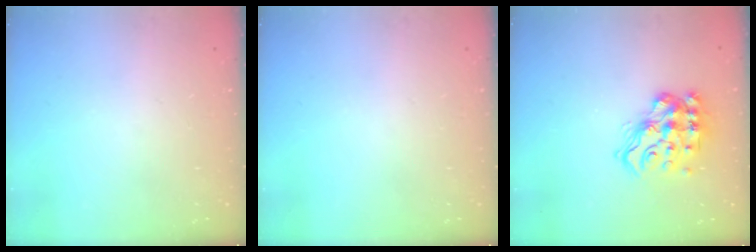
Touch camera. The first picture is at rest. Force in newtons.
{"total": 0.0}
{"total": 16.7, "press": 16.3, "slide": 3.8}